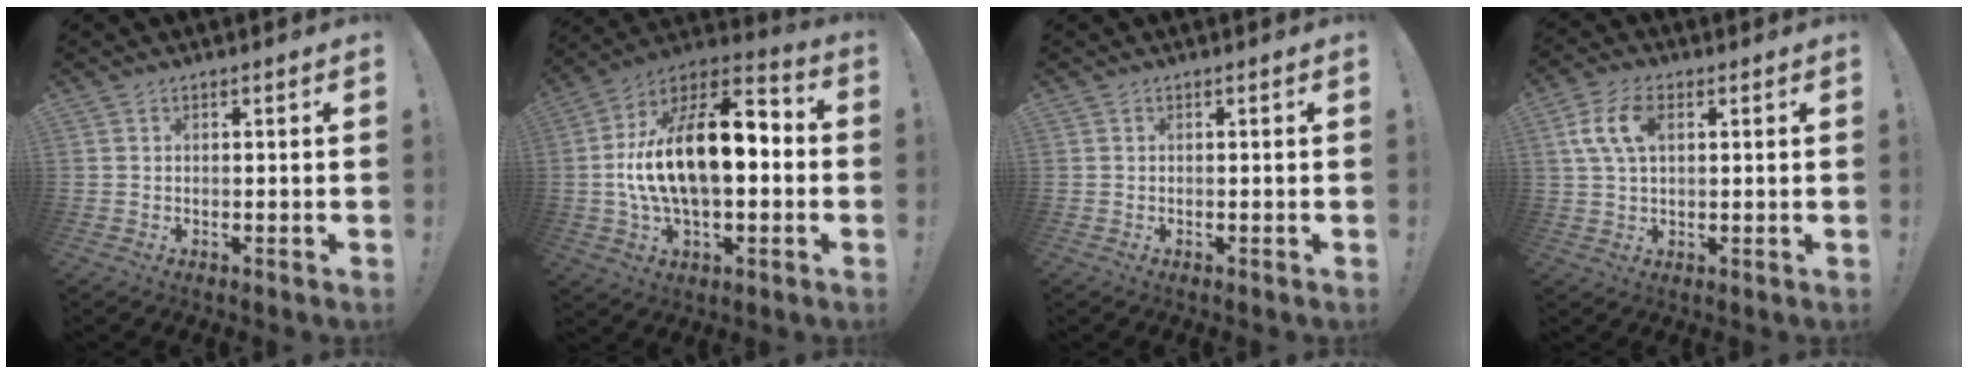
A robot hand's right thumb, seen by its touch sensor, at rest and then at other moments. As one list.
[{"total": 21.4, "force": [0.4, 11.0, 18.4], "torque": [-0.310, 0.001, 0.007]}, {"total": 0.0}, {"total": 9.1, "force": [2.6, 5.4, 6.9], "torque": [-0.130, 0.004, 0.047]}]